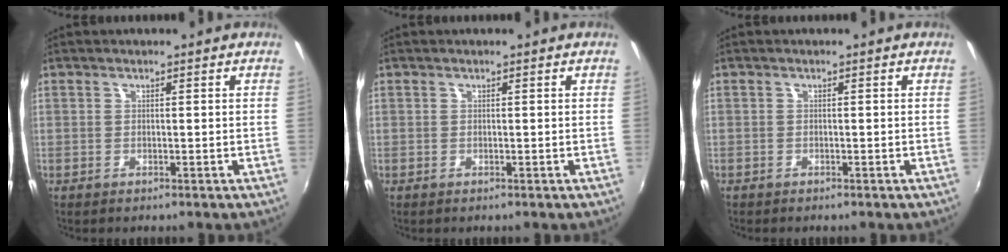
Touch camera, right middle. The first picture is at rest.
{"total": 0.0}
{"total": 0.7, "force": [-0.6, 0.4, 0.0], "torque": [-0.003, 0.000, -0.012]}